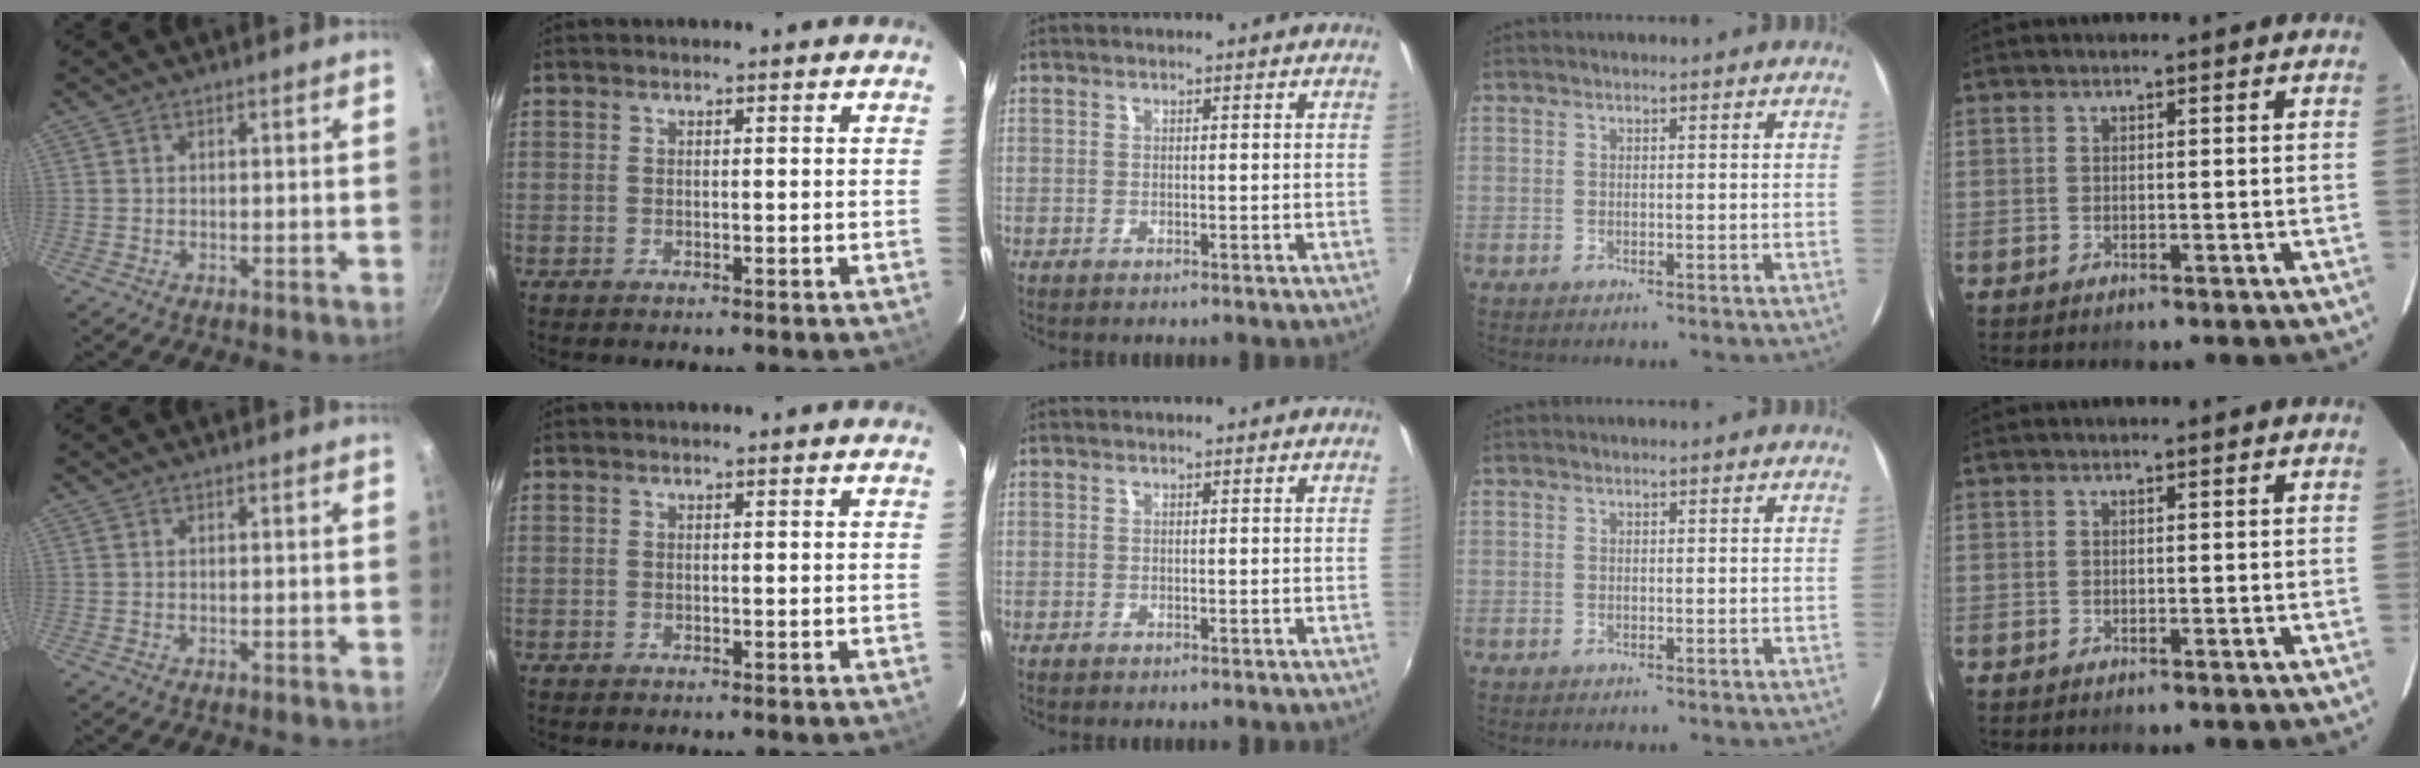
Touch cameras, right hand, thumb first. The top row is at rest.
{}